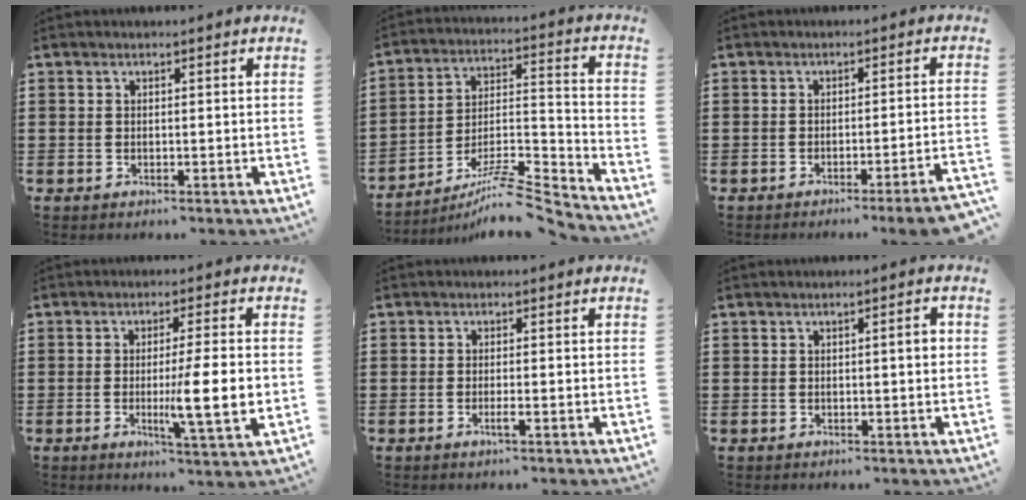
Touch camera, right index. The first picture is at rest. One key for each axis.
{"total": 8.7, "fx": -7.6, "fy": 0.9, "fz": 4.3, "tx": -0.054, "ty": 0.013, "tz": -0.145}
{"total": 3.1, "fx": -2.4, "fy": -0.5, "fz": 1.9, "tx": -0.032, "ty": -0.012, "tz": -0.046}
{"total": 9.0, "fx": -0.9, "fy": 0.7, "fz": 8.9, "tx": -0.148, "ty": -0.015, "tz": -0.018}
{"total": 1.6, "fx": -0.8, "fy": 0.1, "fz": 1.4, "tx": -0.032, "ty": -0.005, "tz": -0.016}
{"total": 1.7, "fx": 0.2, "fy": 0.2, "fz": 1.6, "tx": -0.031, "ty": 0.001, "tz": 0.001}